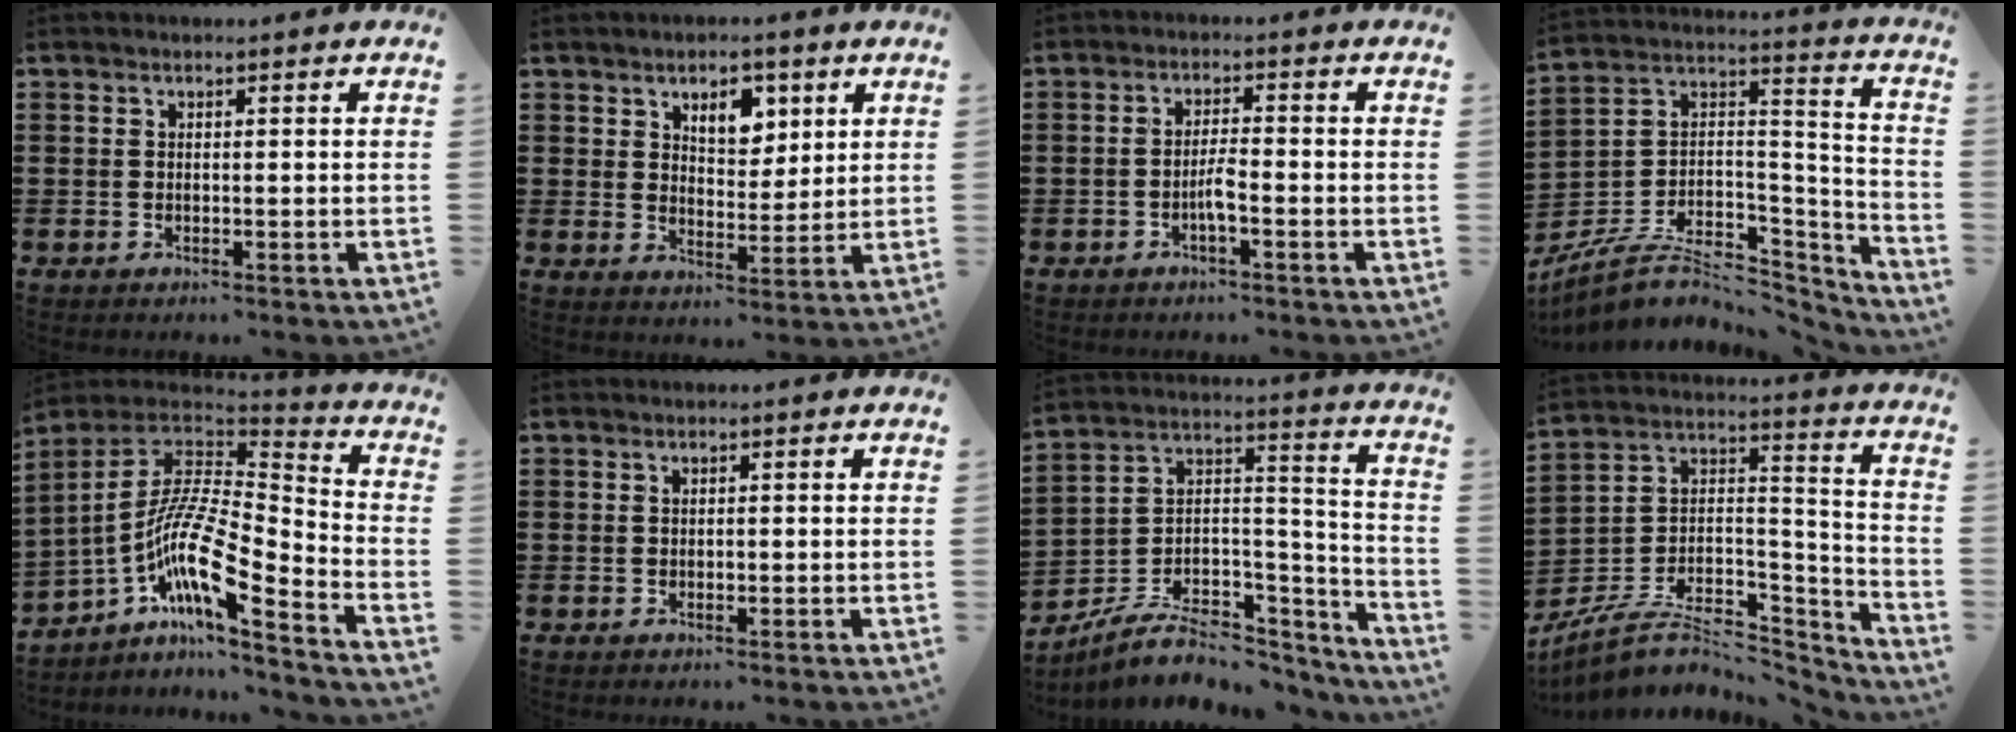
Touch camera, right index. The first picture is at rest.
{"total": 5.6, "force": [3.2, 3.5, 3.0], "torque": [-0.049, 0.005, 0.052]}
{"total": 2.9, "force": [-1.3, 0.3, 2.5], "torque": [-0.055, -0.001, -0.025]}
{"total": 8.7, "force": [-5.3, 5.1, 4.7], "torque": [-0.107, 0.007, -0.099]}
{"total": 12.6, "force": [-5.8, 3.1, 10.8], "torque": [-0.237, -0.022, -0.128]}
{"total": 0.6, "force": [0.0, 0.3, 0.5], "torque": [-0.011, 0.000, 0.000]}
{"total": 7.8, "force": [-5.3, 4.2, 3.8], "torque": [-0.077, 0.012, -0.096]}
{"total": 8.4, "force": [-5.6, 4.4, 4.4], "torque": [-0.100, 0.006, -0.109]}